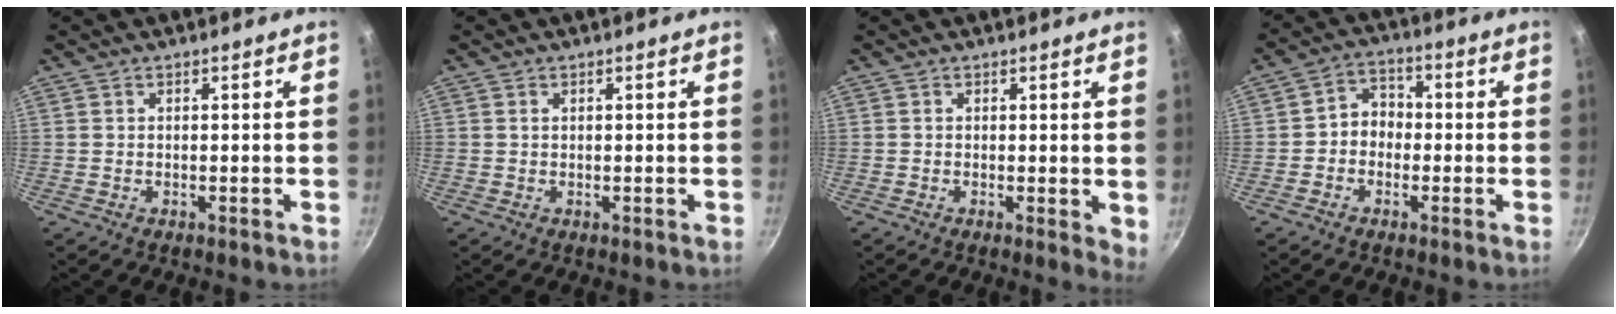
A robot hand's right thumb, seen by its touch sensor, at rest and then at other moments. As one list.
[{"total": 0.6, "force": [0.2, 0.4, 0.3], "torque": [-0.005, 0.002, 0.004]}, {"total": 2.8, "force": [0.4, 1.3, 2.5], "torque": [-0.027, -0.007, 0.004]}, {"total": 3.7, "force": [-1.1, 3.1, 1.6], "torque": [-0.001, 0.019, -0.027]}]